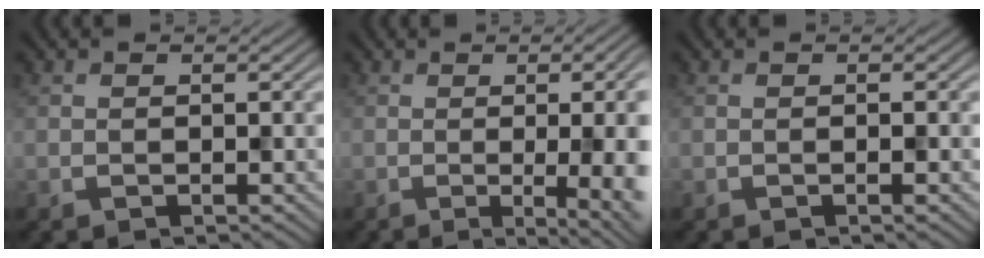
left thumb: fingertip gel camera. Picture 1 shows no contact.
{"total": 14.1, "force": [-1.2, 5.2, 13.1], "torque": [-0.110, 0.007, -0.007]}
{"total": 1.2, "force": [-0.2, -0.1, 1.2], "torque": [-0.016, 0.001, -0.008]}